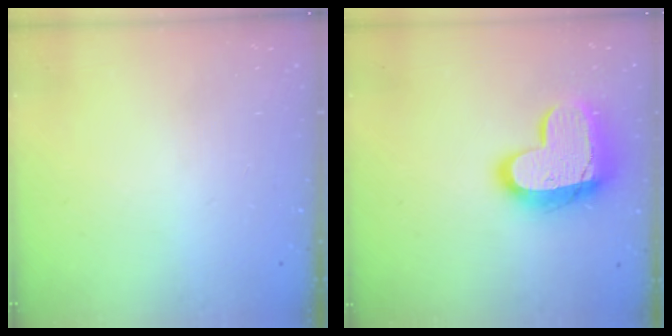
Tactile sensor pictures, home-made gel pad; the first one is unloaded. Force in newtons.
{"total": 17.3, "press": 17.2, "slide": 1.4}